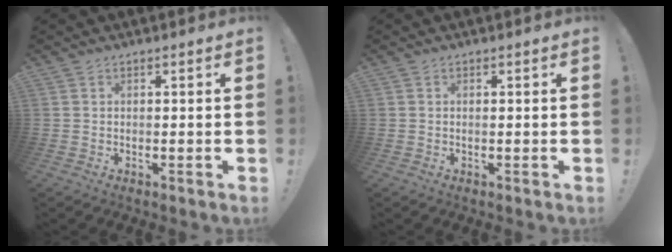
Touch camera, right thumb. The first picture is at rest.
{"total": 0.0}